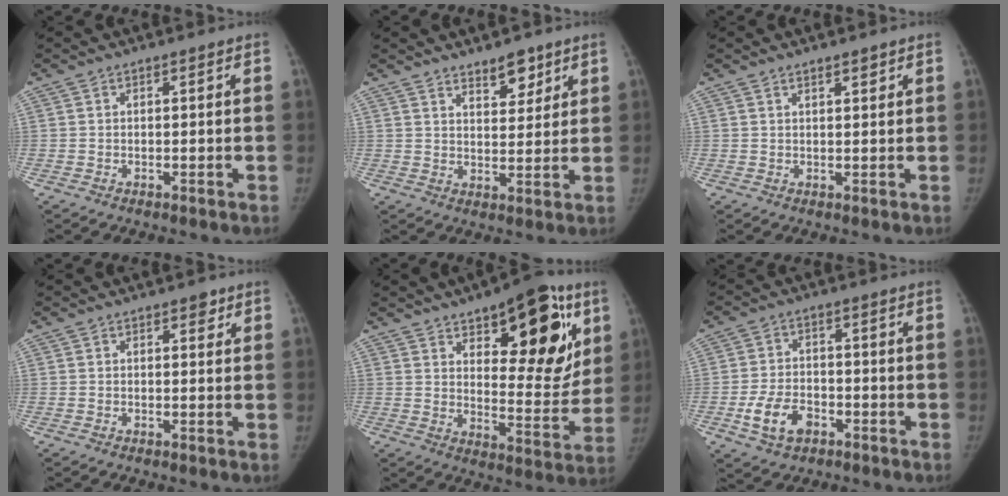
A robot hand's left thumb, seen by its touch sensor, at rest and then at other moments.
{"total": 5.6, "force": [4.0, 2.6, 2.9], "torque": [-0.018, -0.030, 0.065]}
{"total": 1.5, "force": [1.1, 0.4, 0.9], "torque": [-0.009, -0.007, 0.019]}
{"total": 1.5, "force": [0.9, 0.9, 0.8], "torque": [0.001, -0.002, 0.008]}
{"total": 22.5, "force": [10.3, 10.0, 17.3], "torque": [-0.176, -0.046, 0.146]}
{"total": 7.7, "force": [-3.4, 5.0, 4.8], "torque": [-0.085, 0.016, -0.058]}